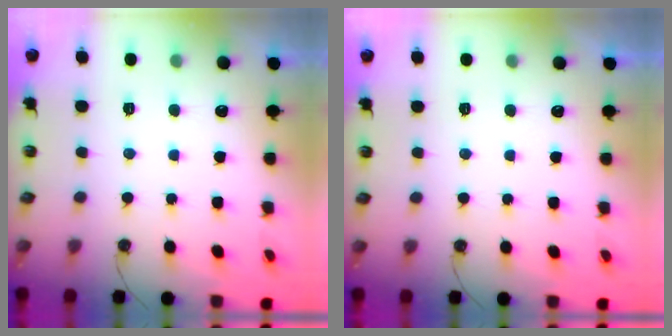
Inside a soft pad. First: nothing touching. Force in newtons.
{"total": 0.0}